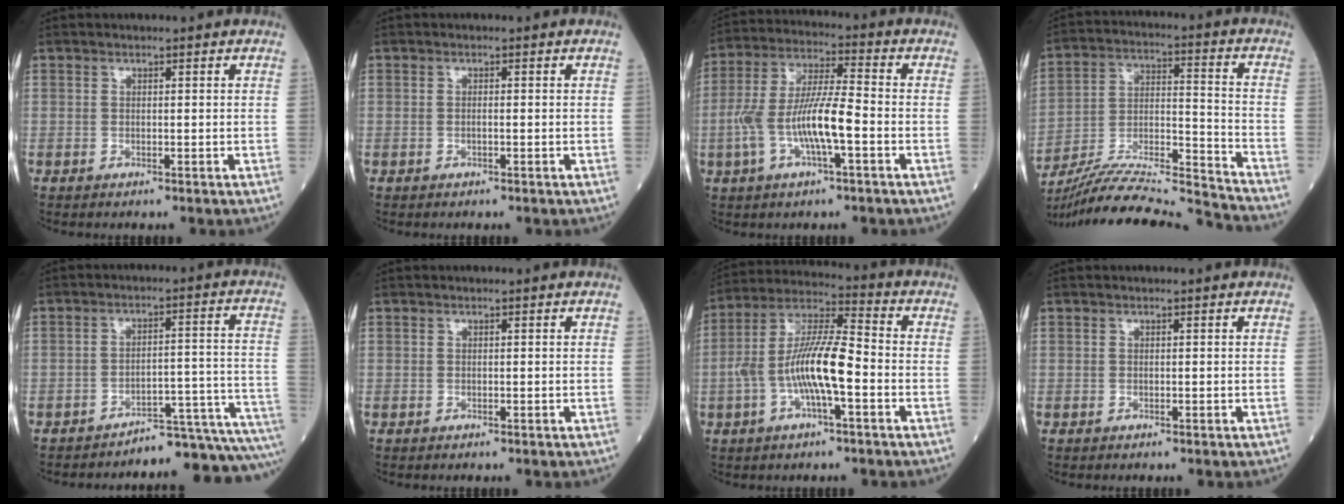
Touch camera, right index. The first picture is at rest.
{"total": 0.6, "force": [-0.1, 0.1, 0.5], "torque": [-0.011, 0.000, -0.002]}
{"total": 11.0, "force": [-2.9, 1.8, 10.4], "torque": [-0.215, 0.013, -0.055]}
{"total": 21.6, "force": [-20.5, -1.0, 6.6], "torque": [-0.141, -0.006, -0.336]}
{"total": 13.7, "force": [-13.5, 0.1, 2.6], "torque": [0.003, 0.050, -0.172]}
{"total": 0.0}
{"total": 11.9, "force": [-2.8, 2.3, 11.4], "torque": [-0.231, 0.018, -0.054]}
{"total": 0.0}